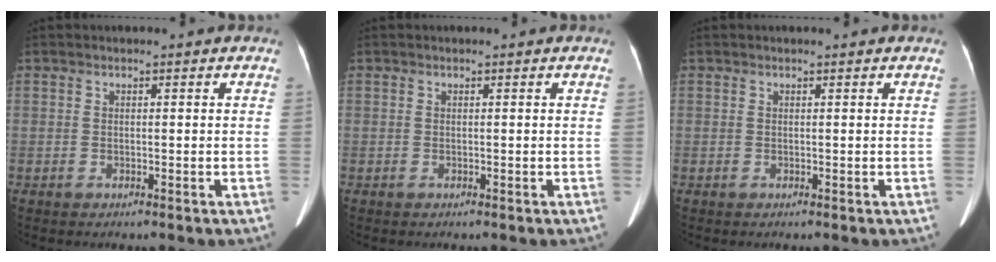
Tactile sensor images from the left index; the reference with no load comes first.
{"total": 0.0}
{"total": 0.0}